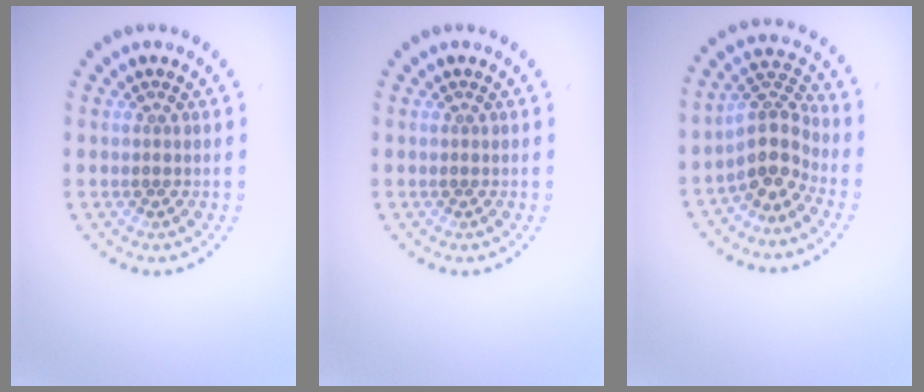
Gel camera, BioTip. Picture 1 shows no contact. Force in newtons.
{"total": 0.0}
{"total": 3.7, "press": 2.9, "slide": 2.3}